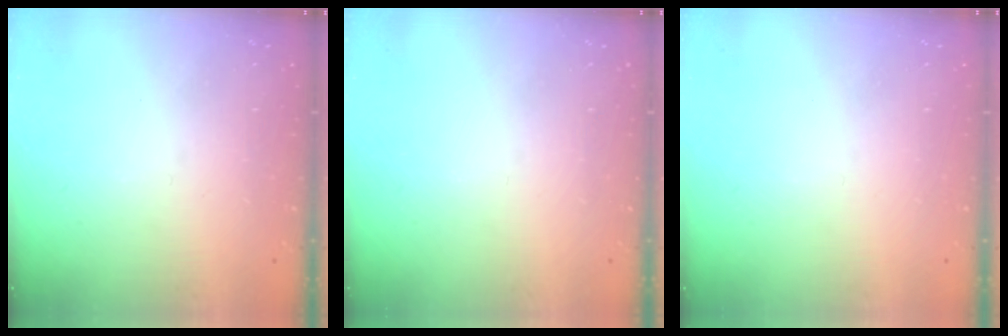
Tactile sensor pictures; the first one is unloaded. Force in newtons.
{"total": 0.0}
{"total": 0.0}